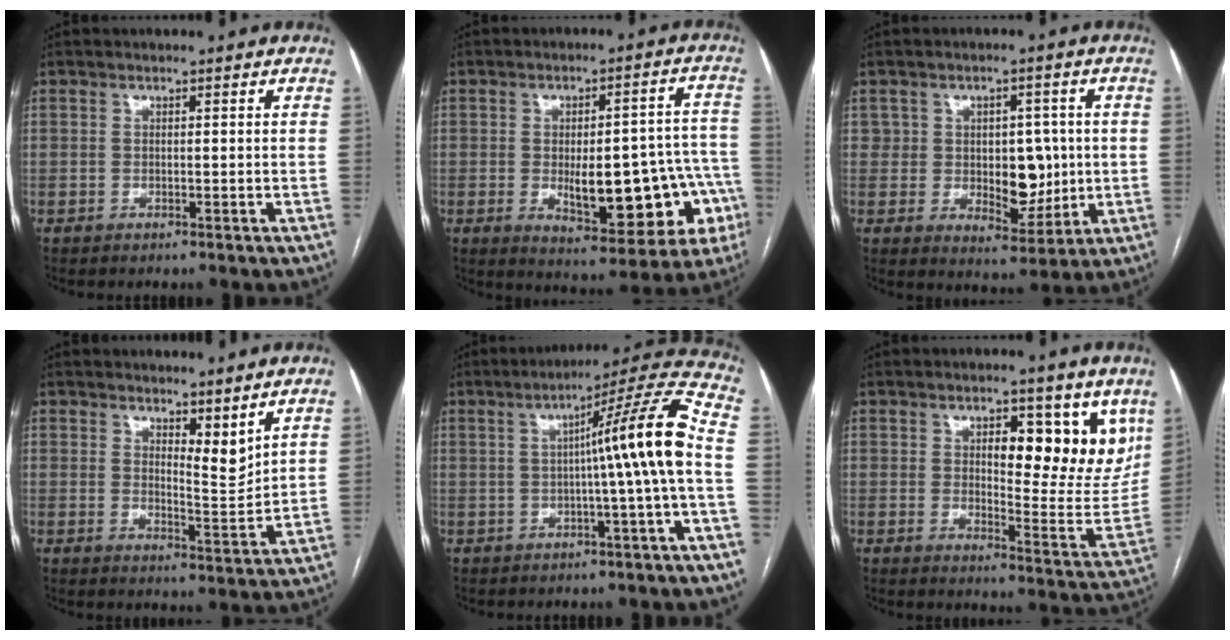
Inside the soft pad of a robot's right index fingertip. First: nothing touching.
{"total": 16.9, "force": [-4.4, 6.4, 15.0], "torque": [-0.141, 0.037, -0.034]}
{"total": 7.7, "force": [0.2, 4.8, 6.0], "torque": [-0.075, 0.010, 0.018]}
{"total": 4.6, "force": [3.4, 1.1, 2.8], "torque": [-0.047, -0.018, 0.060]}
{"total": 12.1, "force": [-0.6, -1.7, 12.0], "torque": [-0.164, 0.024, -0.011]}
{"total": 13.1, "force": [6.4, 4.9, 10.4], "torque": [-0.108, -0.010, 0.092]}